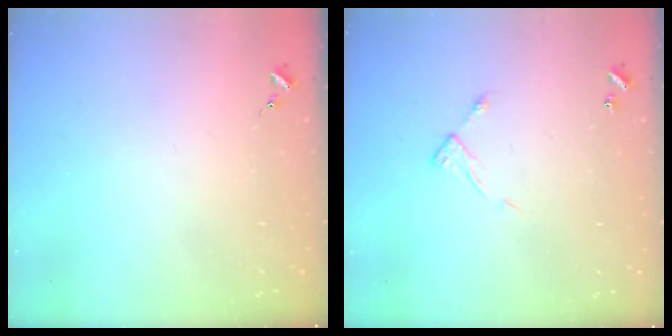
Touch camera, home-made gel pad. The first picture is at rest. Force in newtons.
{"total": 5.4, "press": 5.4, "slide": 0.4}